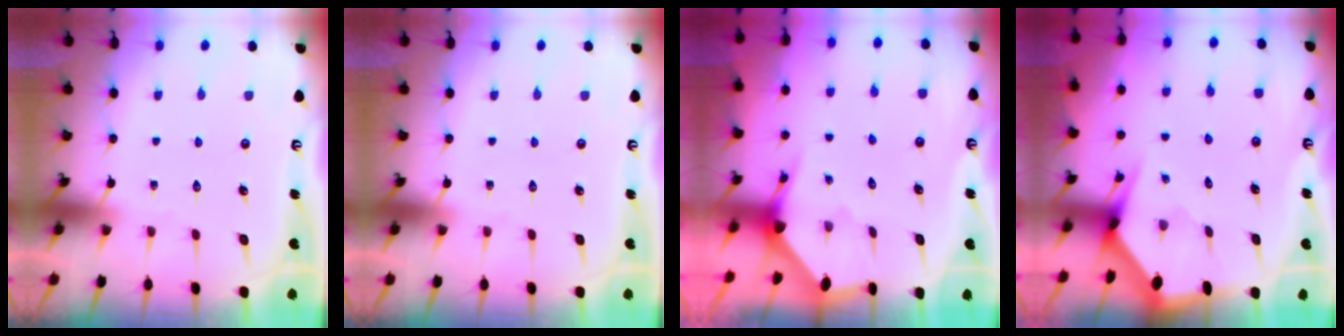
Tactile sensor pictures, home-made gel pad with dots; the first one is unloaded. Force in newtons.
{"total": 0.0}
{"total": 2.8, "press": 2.8, "slide": 0.2}
{"total": 2.8, "press": 2.8, "slide": 0.3}